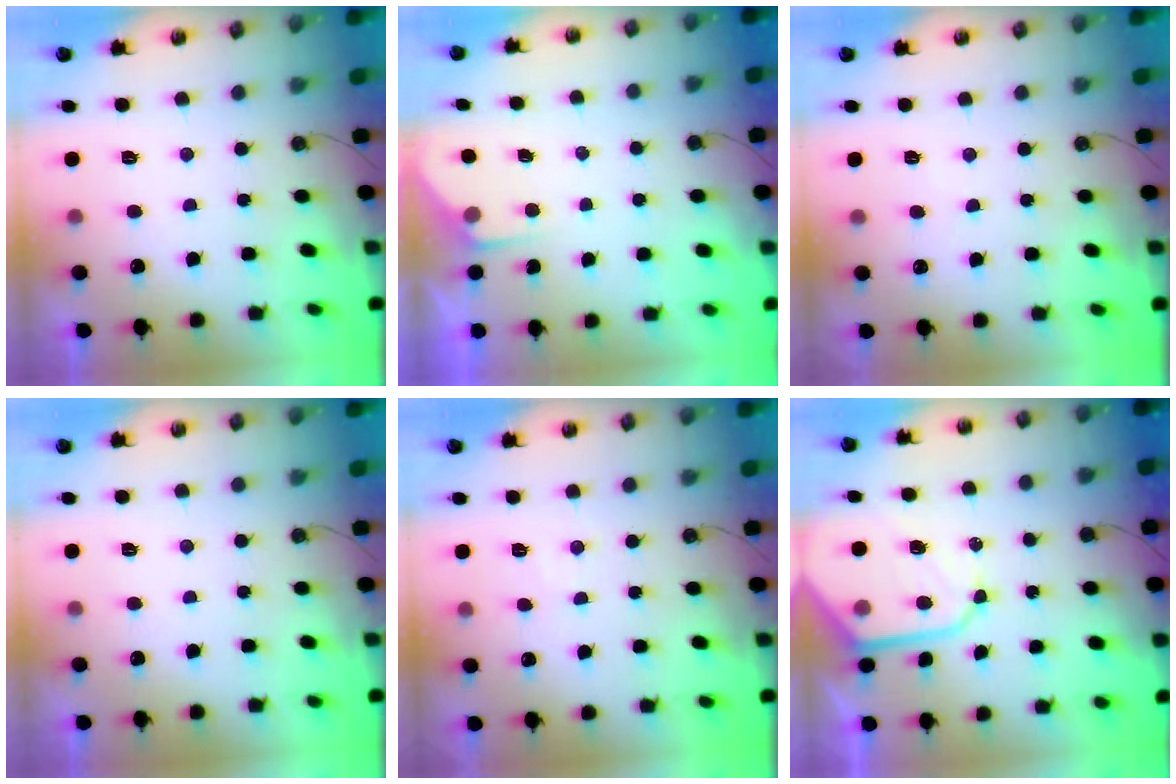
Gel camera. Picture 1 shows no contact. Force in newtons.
{"total": 3.5, "press": 3.4, "slide": 0.5}
{"total": 2.1, "press": 2.0, "slide": 0.4}
{"total": 0.0}
{"total": 3.7, "press": 3.7, "slide": 0.6}
{"total": 11.6, "press": 11.6, "slide": 1.0}